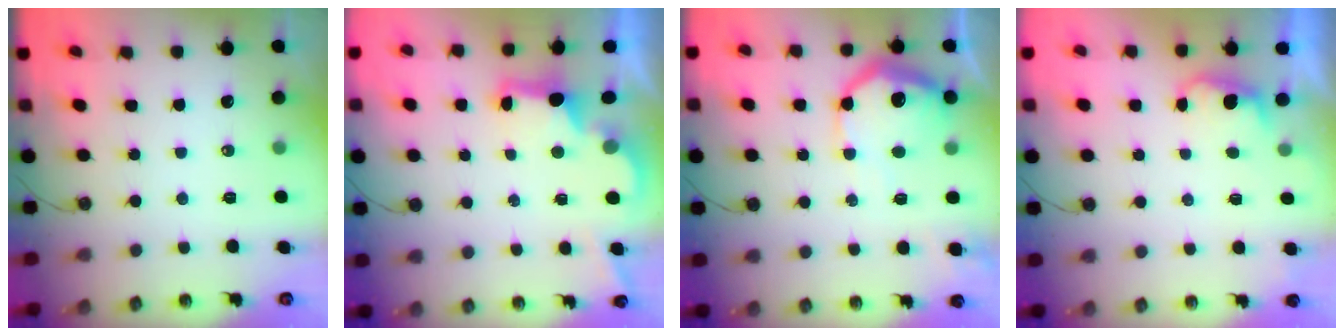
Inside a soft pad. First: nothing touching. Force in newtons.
{"total": 2.8, "press": 2.7, "slide": 0.9}
{"total": 17.8, "press": 17.8, "slide": 1.4}
{"total": 2.0, "press": 1.8, "slide": 0.8}